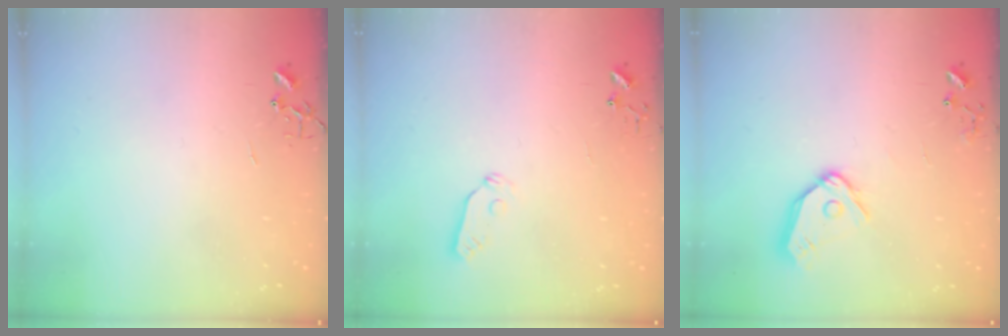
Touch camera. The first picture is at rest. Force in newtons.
{"total": 3.8, "press": 3.7, "slide": 0.5}
{"total": 12.2, "press": 12.1, "slide": 1.5}